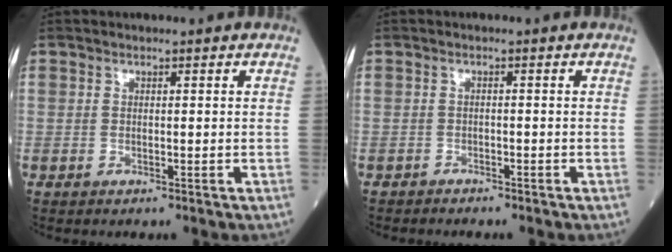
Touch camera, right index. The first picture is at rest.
{"total": 1.6, "force": [-1.4, 0.5, 0.4], "torque": [-0.010, -0.001, -0.020]}